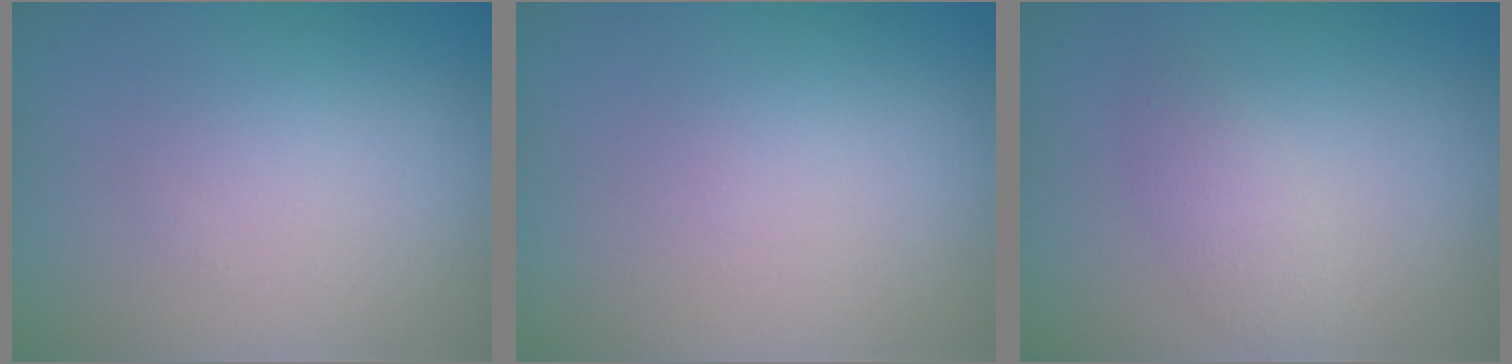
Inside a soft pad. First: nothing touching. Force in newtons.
{"total": 0.0}
{"total": 1.7, "press": 1.7, "slide": 0.1}